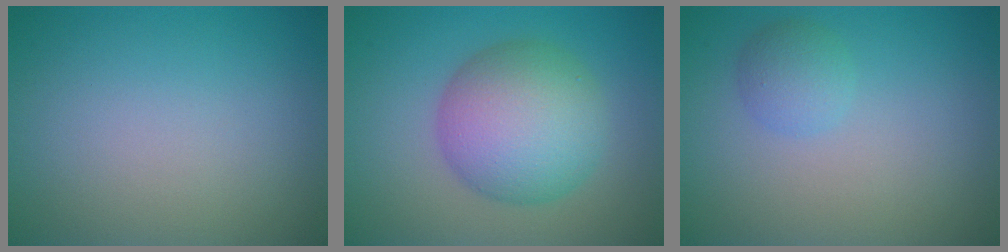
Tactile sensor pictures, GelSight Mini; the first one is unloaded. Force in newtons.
{"total": 8.1, "press": 8.1, "slide": 0.0}
{"total": 1.8, "press": 1.8, "slide": 0.1}